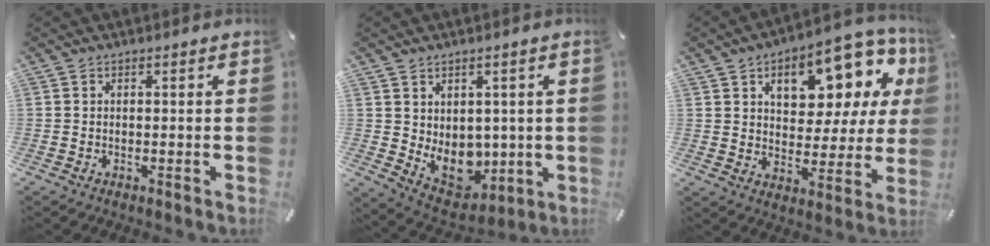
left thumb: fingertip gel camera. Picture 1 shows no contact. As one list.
[{"total": 9.7, "force": [0.1, 8.3, 5.0], "torque": [-0.067, -0.031, 0.011]}, {"total": 15.9, "force": [8.5, 8.8, 10.2], "torque": [-0.141, -0.051, 0.140]}]